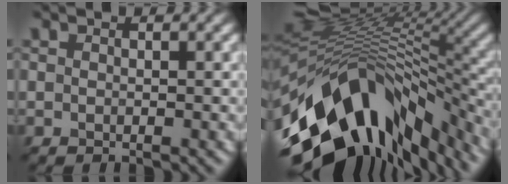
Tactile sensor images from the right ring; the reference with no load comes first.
{"total": 15.2, "force": [-5.0, 8.3, 11.7], "torque": [-0.205, -0.002, -0.082]}